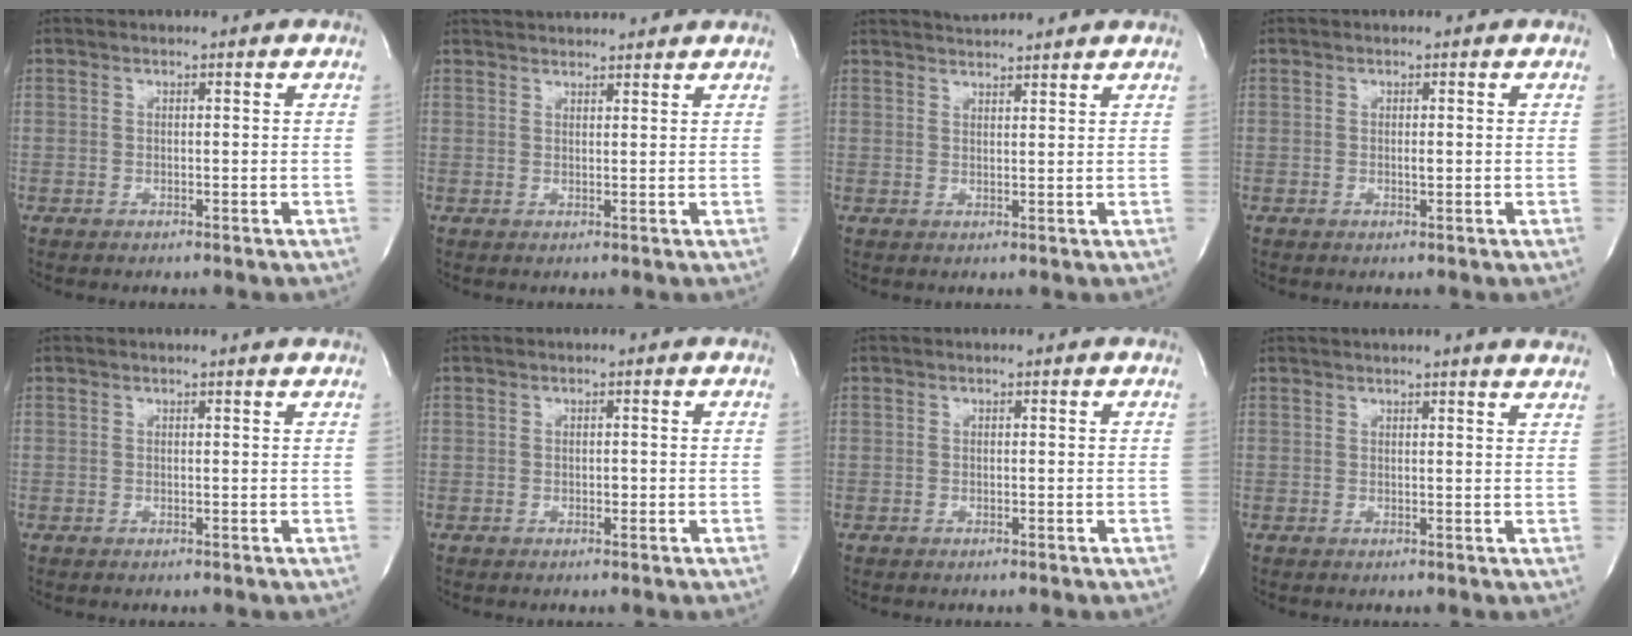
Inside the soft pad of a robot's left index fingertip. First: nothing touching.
{"total": 7.2, "force": [7.0, 0.8, 1.8], "torque": [-0.031, 0.033, 0.095]}
{"total": 5.4, "force": [5.2, -0.5, 1.3], "torque": [-0.025, 0.026, 0.077]}
{"total": 0.7, "force": [0.0, 0.2, 0.6], "torque": [-0.012, -0.001, -0.001]}
{"total": 2.0, "force": [1.9, -0.4, 0.5], "torque": [-0.015, 0.003, 0.019]}
{"total": 0.6, "force": [-0.2, 0.4, 0.5], "torque": [-0.006, 0.001, -0.004]}
{"total": 0.0}
{"total": 7.8, "force": [7.2, -0.2, 3.1], "torque": [-0.043, 0.008, 0.068]}